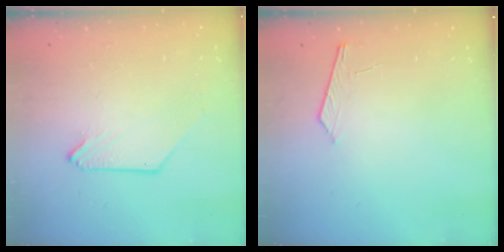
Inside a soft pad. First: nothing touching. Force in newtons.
{"total": 4.8, "press": 4.8, "slide": 0.5}